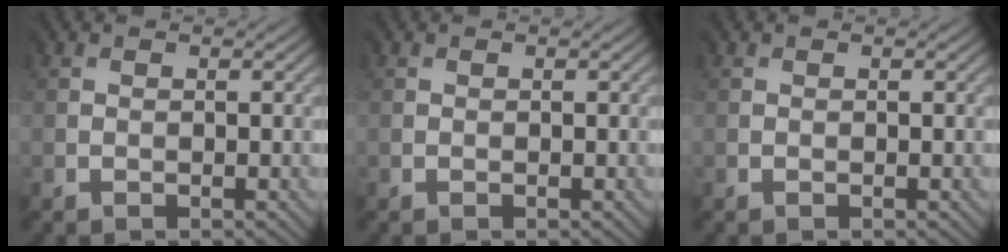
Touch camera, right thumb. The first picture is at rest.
{"total": 0.0}
{"total": 0.0}